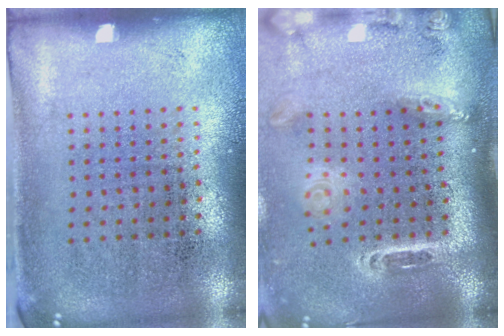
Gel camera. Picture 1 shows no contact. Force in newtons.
{"total": 2.6, "press": 1.8, "slide": 1.8}